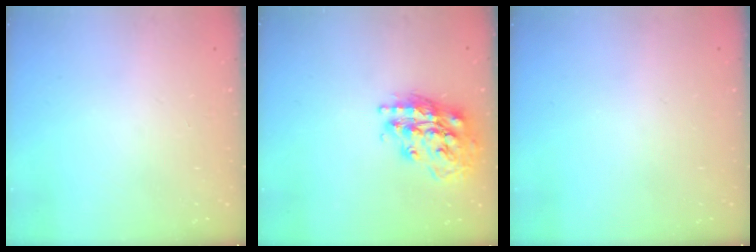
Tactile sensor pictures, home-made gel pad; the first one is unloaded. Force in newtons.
{"total": 18.4, "press": 18.3, "slide": 1.7}
{"total": 0.0}